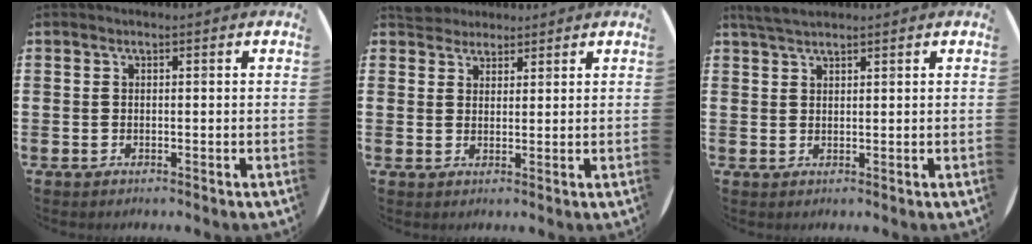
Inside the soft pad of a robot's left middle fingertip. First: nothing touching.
{"total": 3.4, "force": [3.2, 1.1, 0.1], "torque": [-0.003, -0.004, 0.062]}
{"total": 2.5, "force": [2.2, 0.4, 1.0], "torque": [-0.024, 0.004, 0.041]}